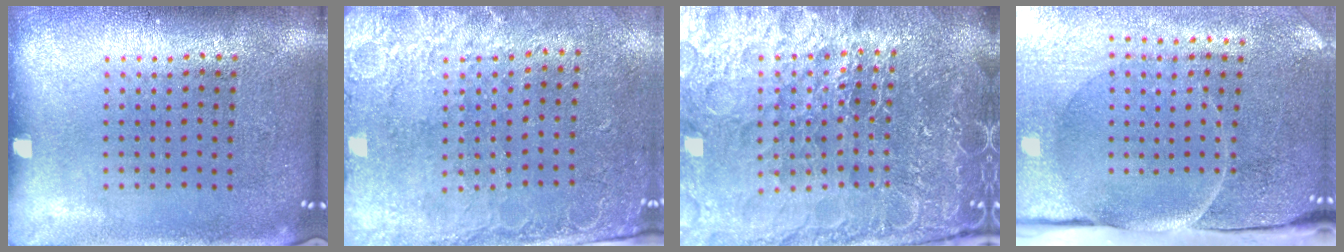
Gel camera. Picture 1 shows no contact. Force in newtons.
{"total": 2.6, "press": 2.1, "slide": 1.4}
{"total": 6.2, "press": 5.5, "slide": 2.9}
{"total": 4.9, "press": 4.0, "slide": 2.9}